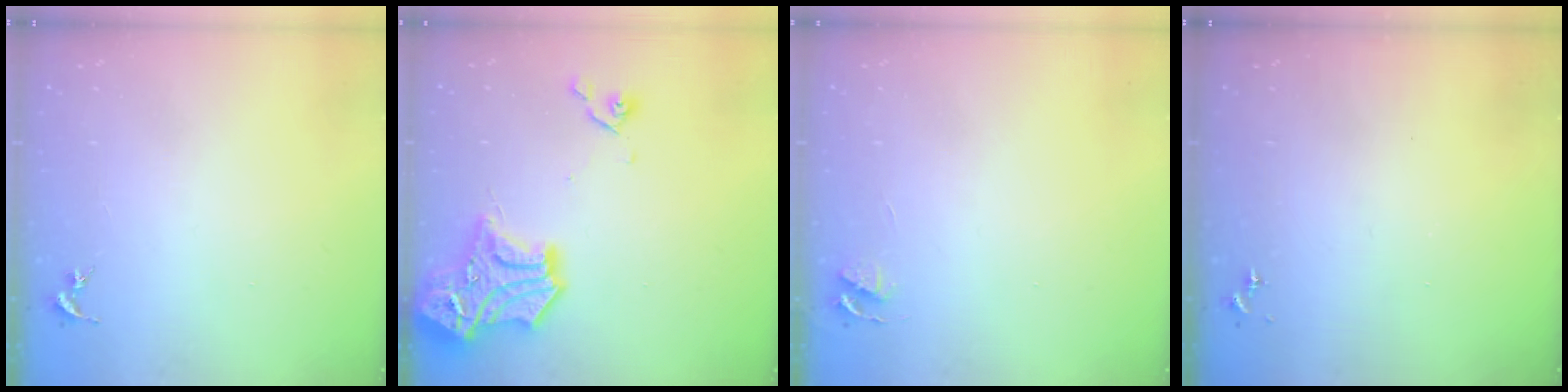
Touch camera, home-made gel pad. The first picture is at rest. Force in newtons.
{"total": 17.6, "press": 17.4, "slide": 2.2}
{"total": 3.5, "press": 3.4, "slide": 0.5}
{"total": 0.0}